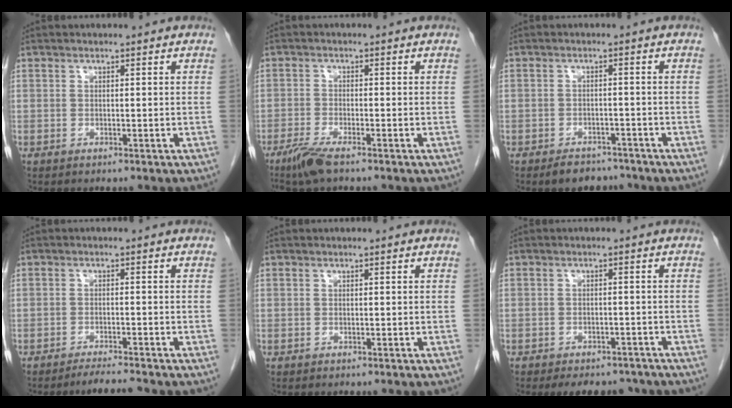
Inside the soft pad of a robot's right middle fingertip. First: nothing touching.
{"total": 4.3, "force": [-3.2, 0.5, 2.9], "torque": [-0.065, -0.011, -0.062]}
{"total": 4.0, "force": [-3.4, 1.8, 0.9], "torque": [-0.016, 0.000, -0.048]}
{"total": 3.0, "force": [-2.8, -0.7, 0.9], "torque": [-0.021, -0.014, -0.047]}
{"total": 0.0}
{"total": 7.4, "force": [-6.3, 3.3, 2.2], "torque": [-0.019, 0.000, -0.075]}